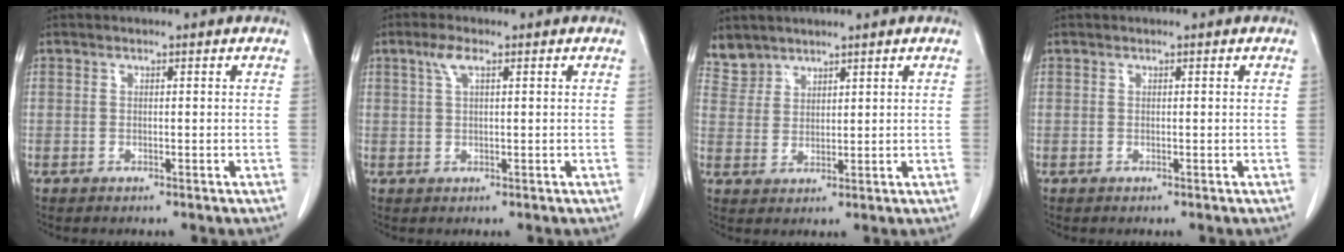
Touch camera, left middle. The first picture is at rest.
{"total": 2.6, "force": [1.3, 0.6, 2.1], "torque": [-0.051, 0.010, 0.027]}
{"total": 3.8, "force": [3.4, 1.6, -0.4], "torque": [0.013, 0.006, 0.073]}
{"total": 0.0}